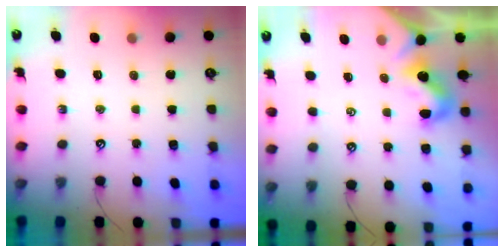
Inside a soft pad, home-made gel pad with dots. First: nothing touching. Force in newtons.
{"total": 0.0}